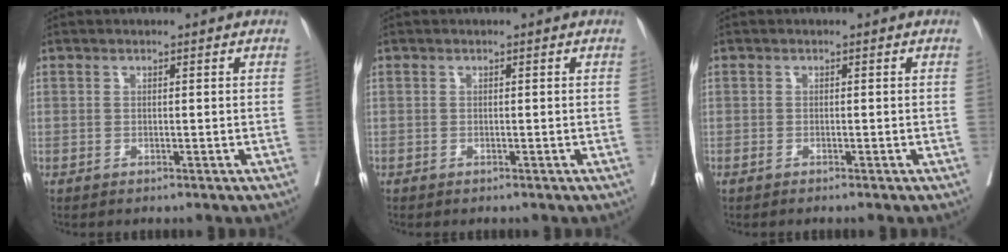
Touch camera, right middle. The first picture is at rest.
{"total": 0.0}
{"total": 1.2, "force": [-1.0, 0.0, 0.7], "torque": [-0.011, -0.001, -0.012]}